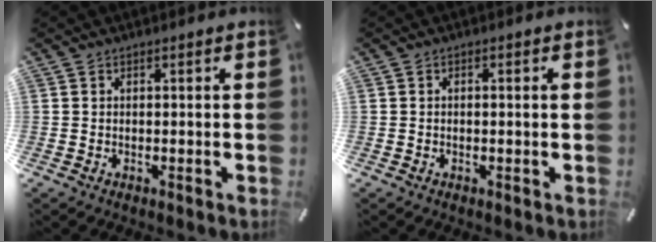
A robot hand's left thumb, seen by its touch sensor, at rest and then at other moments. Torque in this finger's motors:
{"motor_torque": [0.21, -0.42, -0.08, 0.31, -0.02]}